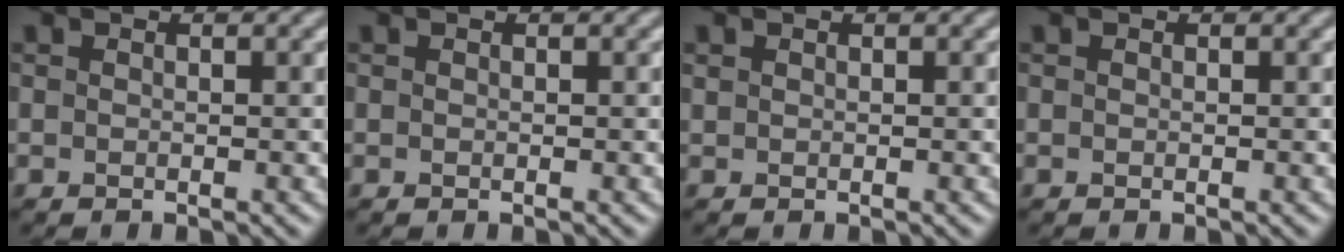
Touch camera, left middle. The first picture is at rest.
{"total": 0.0}
{"total": 0.0}
{"total": 0.0}